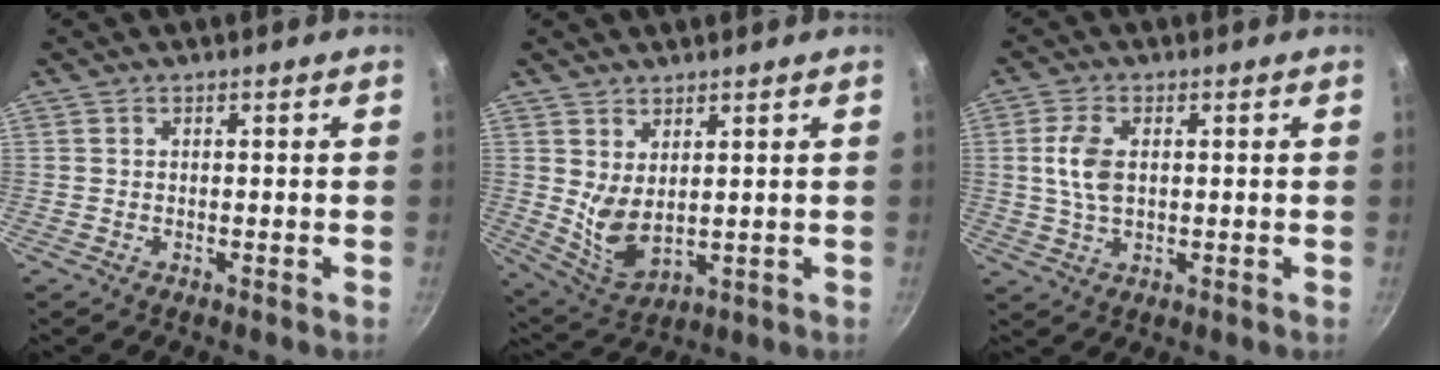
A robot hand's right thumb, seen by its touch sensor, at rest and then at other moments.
{"total": 6.9, "force": [2.3, 3.6, 5.5], "torque": [-0.092, -0.038, 0.057]}
{"total": 6.3, "force": [0.7, 3.7, 5.1], "torque": [-0.100, 0.004, 0.013]}